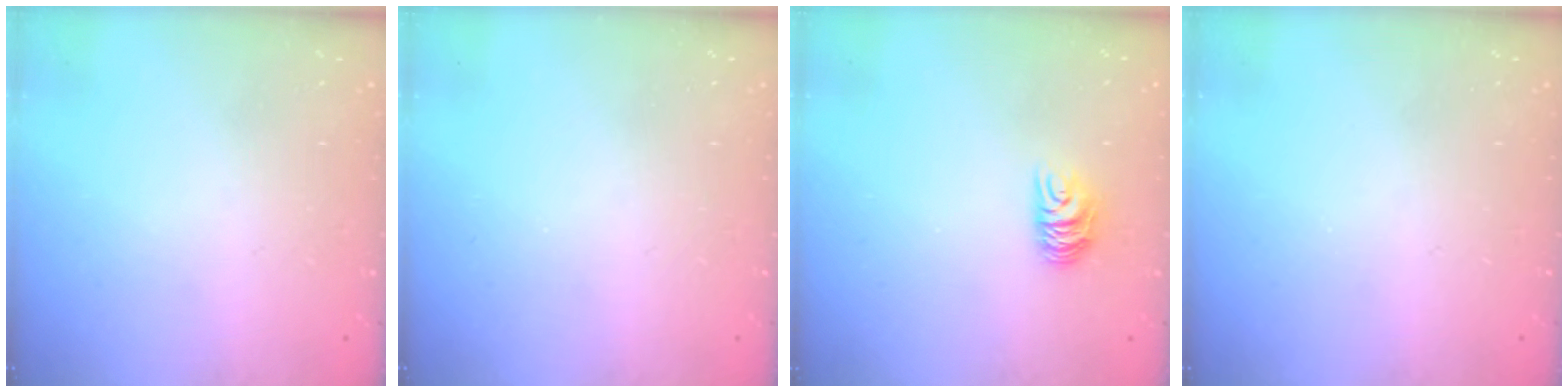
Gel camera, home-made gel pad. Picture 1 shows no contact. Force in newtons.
{"total": 0.0}
{"total": 6.2, "press": 6.2, "slide": 0.4}
{"total": 0.0}